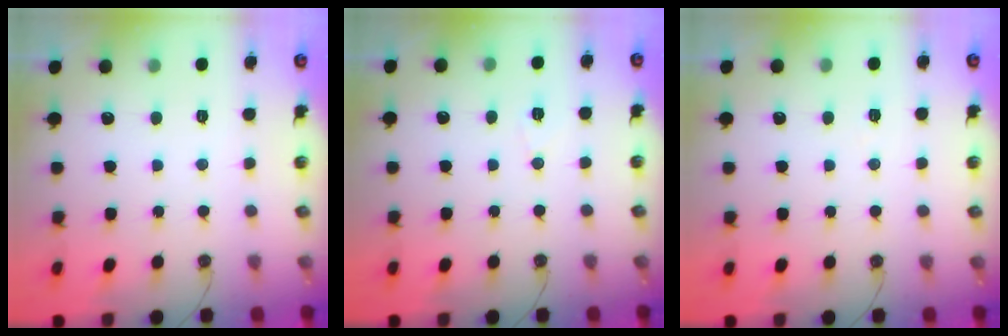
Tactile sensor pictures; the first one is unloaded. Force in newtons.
{"total": 5.1, "press": 4.4, "slide": 2.6}
{"total": 4.5, "press": 1.6, "slide": 4.2}